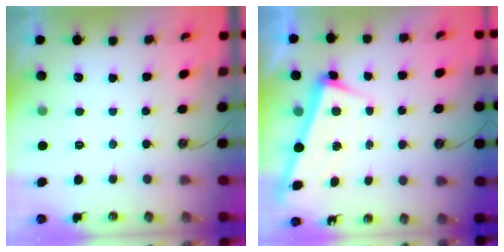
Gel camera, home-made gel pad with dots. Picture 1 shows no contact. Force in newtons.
{"total": 3.3, "press": 3.2, "slide": 1.1}